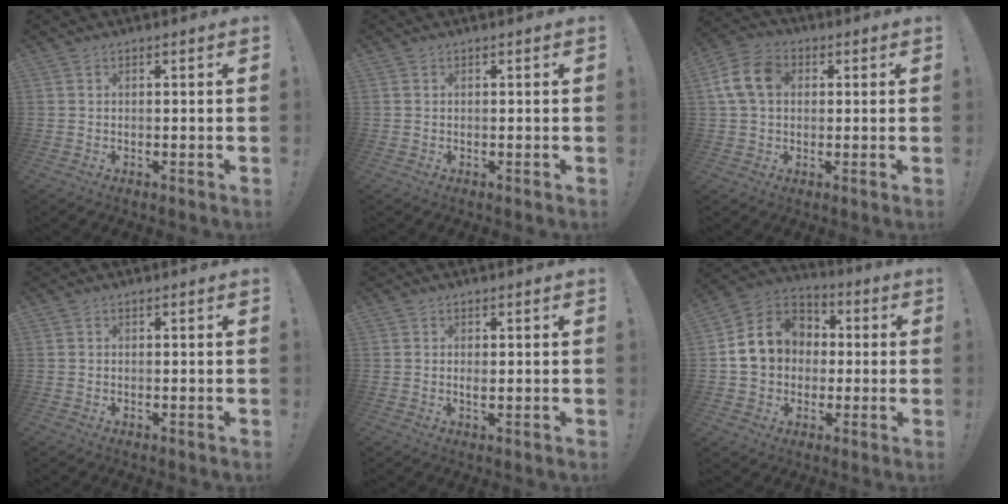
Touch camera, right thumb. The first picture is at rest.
{"total": 0.0}
{"total": 11.5, "force": [2.4, 8.5, 7.5], "torque": [-0.149, 0.014, 0.049]}
{"total": 0.0}
{"total": 1.2, "force": [0.1, 0.4, 1.1], "torque": [-0.015, -0.002, 0.001]}
{"total": 14.6, "force": [1.8, 12.3, 7.5], "torque": [-0.107, 0.009, 0.041]}